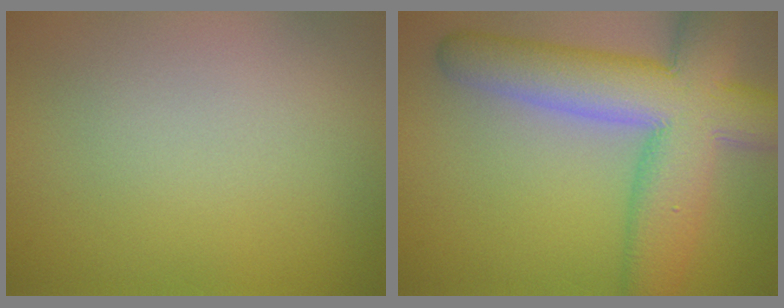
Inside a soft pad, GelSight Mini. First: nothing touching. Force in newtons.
{"total": 11.1, "press": 11.1, "slide": 0.5}